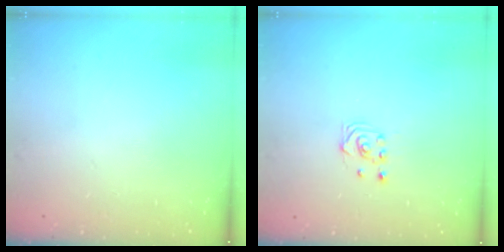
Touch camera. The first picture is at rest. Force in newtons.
{"total": 2.9, "press": 2.6, "slide": 1.4}